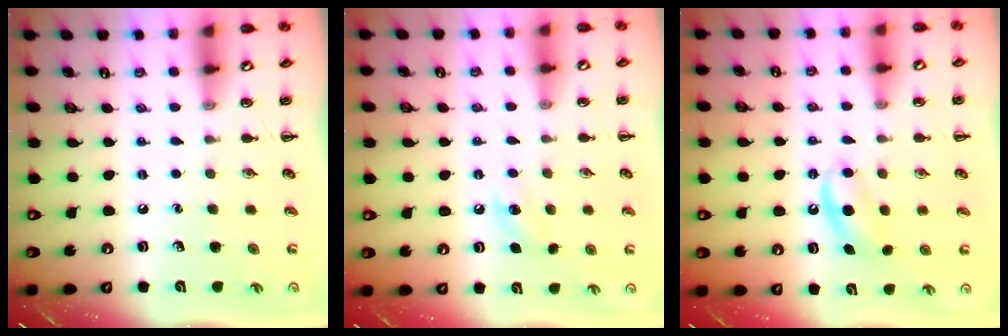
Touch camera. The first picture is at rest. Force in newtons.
{"total": 6.0, "press": 5.8, "slide": 1.6}
{"total": 5.9, "press": 5.6, "slide": 1.9}